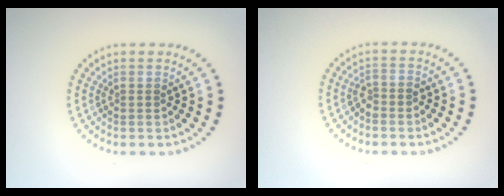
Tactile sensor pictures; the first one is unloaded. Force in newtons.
{"total": 1.3, "press": 1.1, "slide": 0.7}